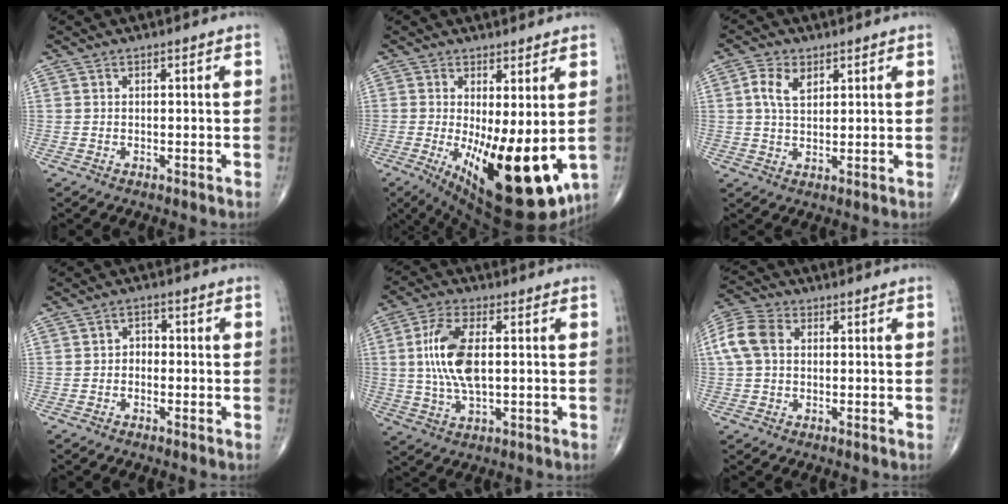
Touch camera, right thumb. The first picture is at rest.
{"total": 18.5, "force": [-3.4, 6.3, 17.0], "torque": [-0.227, -0.038, -0.027]}
{"total": 5.1, "force": [2.0, 3.1, 3.5], "torque": [-0.061, -0.005, 0.036]}
{"total": 2.1, "force": [-0.5, 1.7, 1.1], "torque": [-0.001, 0.010, -0.016]}
{"total": 11.2, "force": [1.2, 4.9, 10.0], "torque": [-0.211, 0.000, 0.026]}
{"total": 7.8, "force": [1.2, 5.5, 5.4], "torque": [-0.125, 0.024, 0.019]}